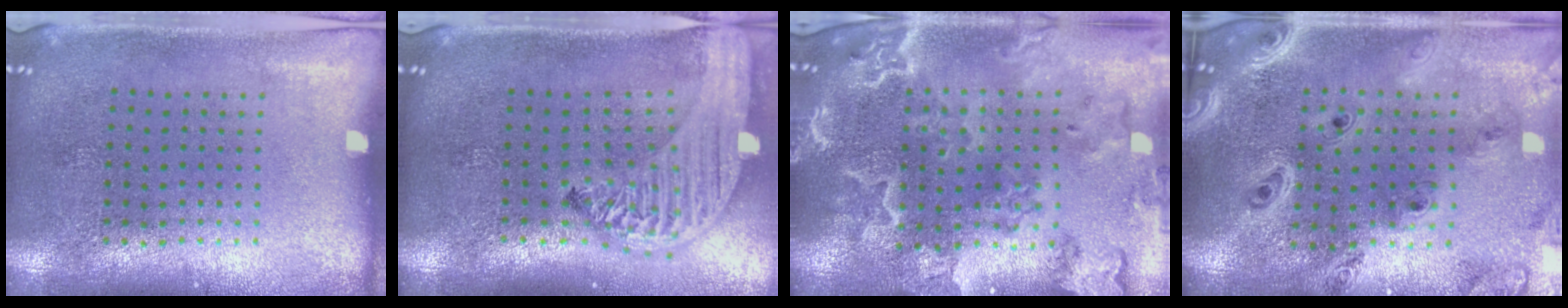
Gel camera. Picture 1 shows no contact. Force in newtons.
{"total": 3.2, "press": 2.5, "slide": 1.9}
{"total": 3.7, "press": 3.2, "slide": 1.8}
{"total": 2.5, "press": 2.2, "slide": 1.2}